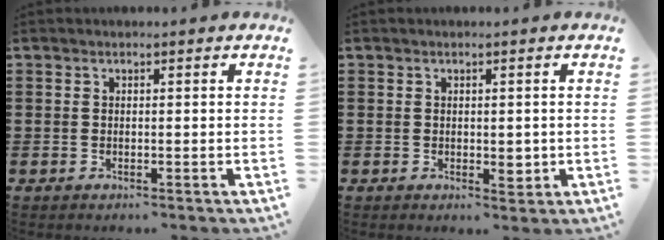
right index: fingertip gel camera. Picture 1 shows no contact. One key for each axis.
{"total": 2.2, "fx": 0.0, "fy": 1.4, "fz": 1.8, "tx": -0.024, "ty": -0.001, "tz": -0.001}